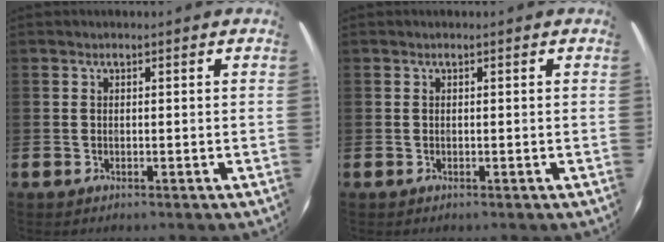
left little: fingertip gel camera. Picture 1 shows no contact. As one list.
[{"total": 0.0}]